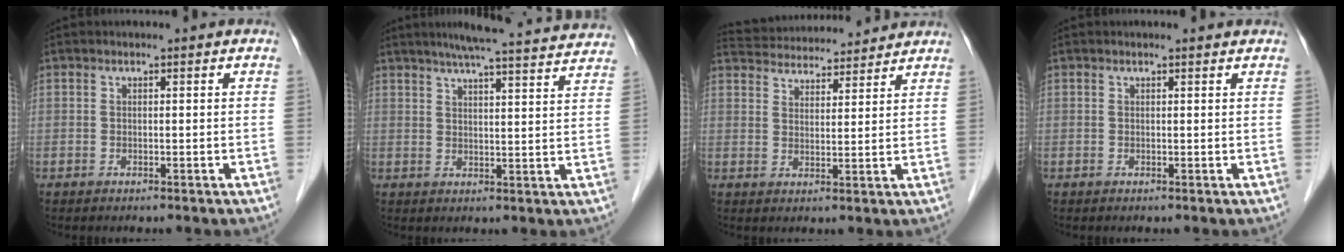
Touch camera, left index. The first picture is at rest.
{"total": 19.7, "force": [18.1, 0.8, 7.8], "torque": [-0.111, 0.004, 0.222]}
{"total": 14.1, "force": [13.4, 2.6, 3.5], "torque": [-0.061, 0.041, 0.202]}
{"total": 1.0, "force": [0.9, 0.1, 0.2], "torque": [-0.013, 0.004, 0.010]}